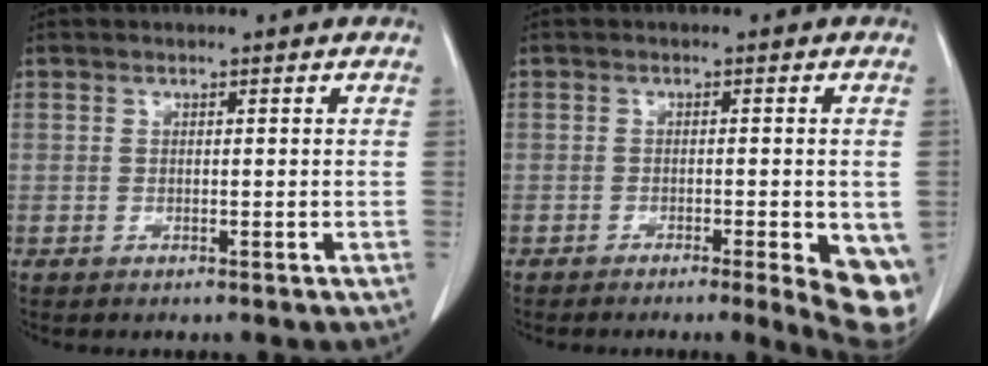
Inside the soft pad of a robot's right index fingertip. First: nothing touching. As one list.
[{"total": 9.9, "force": [-4.2, 2.4, 8.7], "torque": [-0.075, -0.011, -0.053]}]